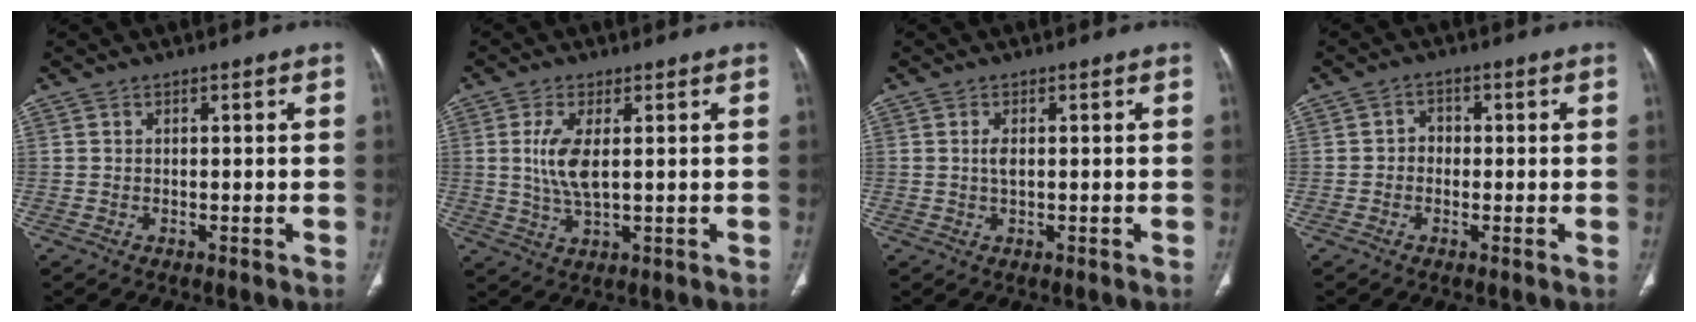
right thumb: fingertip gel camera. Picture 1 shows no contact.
{"total": 6.5, "force": [1.1, 2.5, 5.9], "torque": [-0.135, -0.011, 0.026]}
{"total": 1.7, "force": [0.3, 0.8, 1.4], "torque": [-0.030, -0.001, 0.006]}
{"total": 2.5, "force": [-0.2, 2.2, 1.1], "torque": [0.000, 0.010, -0.011]}